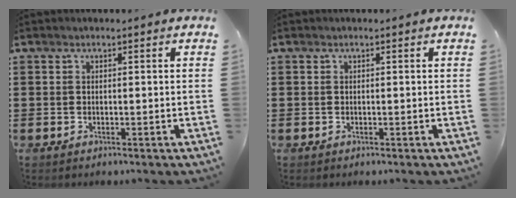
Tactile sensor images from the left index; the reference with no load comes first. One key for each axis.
{"total": 0.0}